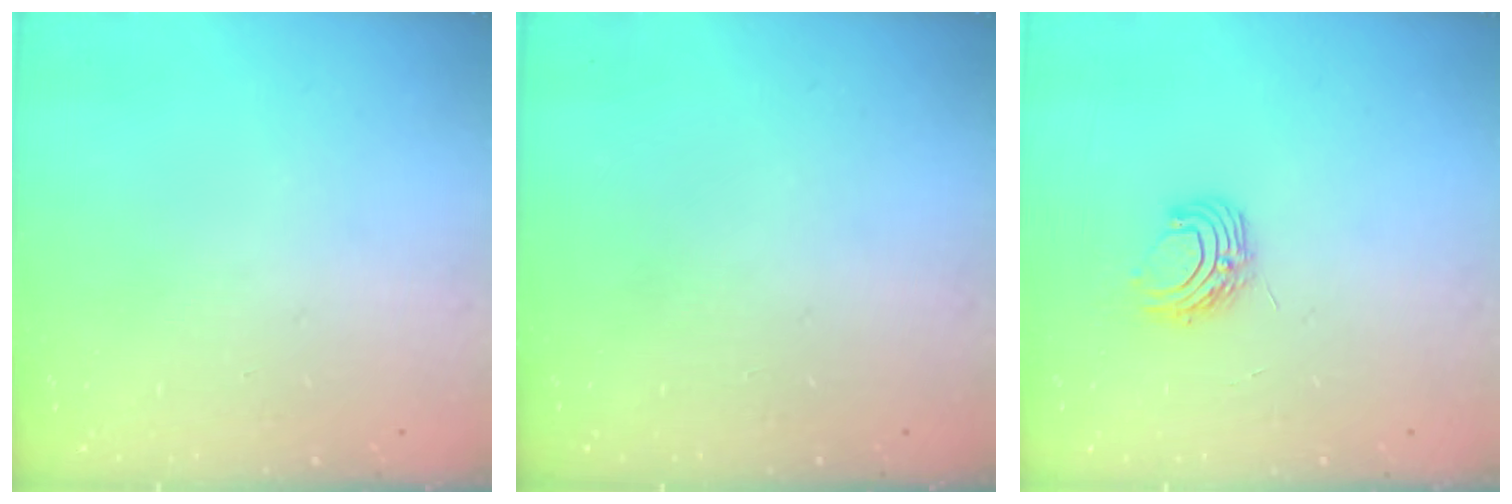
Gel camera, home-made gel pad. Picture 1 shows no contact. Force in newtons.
{"total": 0.0}
{"total": 6.9, "press": 6.9, "slide": 0.6}